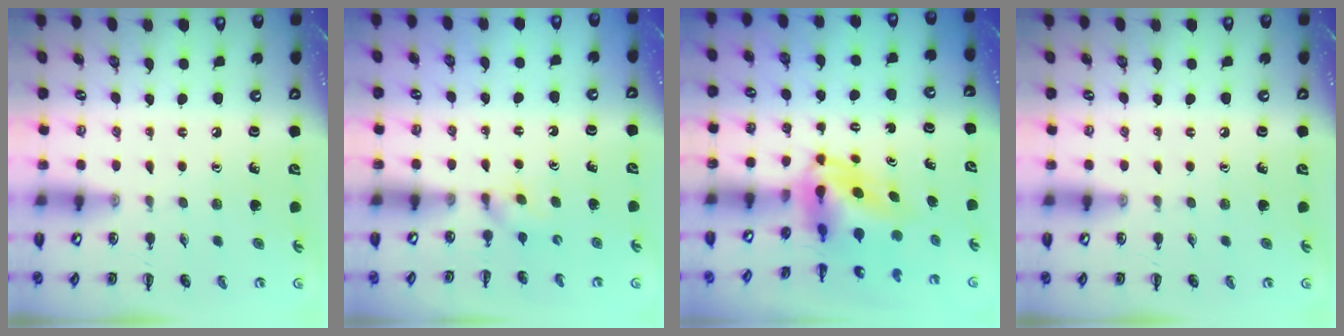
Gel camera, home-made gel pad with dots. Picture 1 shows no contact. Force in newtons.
{"total": 2.3, "press": 2.1, "slide": 0.9}
{"total": 5.1, "press": 4.9, "slide": 1.5}
{"total": 0.0}